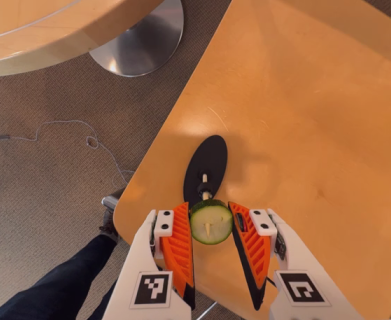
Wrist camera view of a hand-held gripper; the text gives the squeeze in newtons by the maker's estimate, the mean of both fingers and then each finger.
{"total": 8.2, "left": 7.4, "right": 8.9}